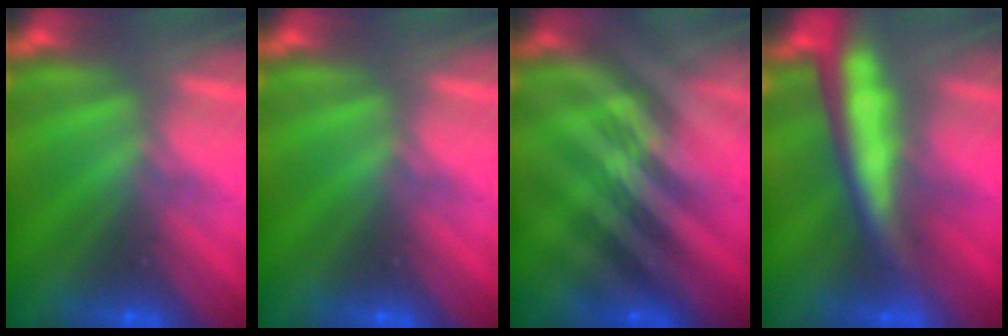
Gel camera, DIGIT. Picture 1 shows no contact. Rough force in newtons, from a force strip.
{"total": 0.0}
{"total": 2.4}
{"total": 10.8}